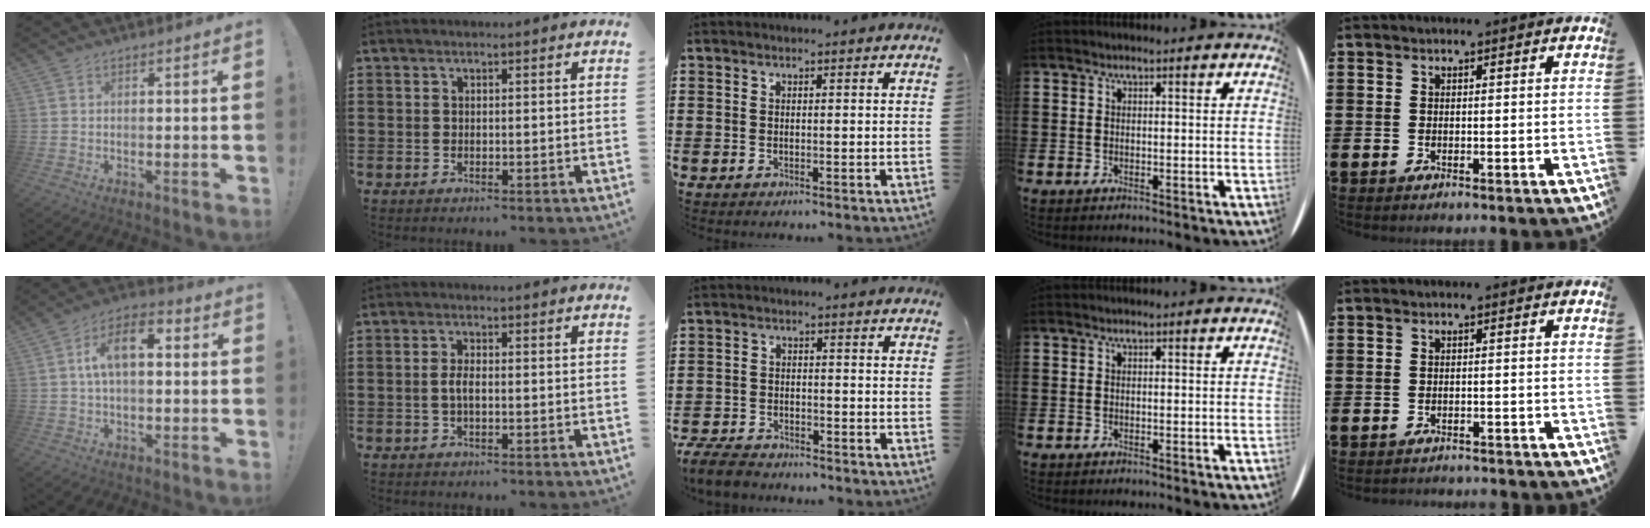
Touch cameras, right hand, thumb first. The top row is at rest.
{"thumb": {"total": 9.9, "force": [1.4, 5.1, 8.4], "torque": [-0.134, 0.012, 0.026]}, "index": {"total": 2.3, "force": [-0.3, 0.7, 2.2], "torque": [-0.048, -0.001, -0.009]}, "middle": {"total": 4.2, "force": [-4.0, 0.8, 1.1], "torque": [-0.039, -0.004, -0.085]}, "little": {"total": 0.7, "force": [-0.7, 0.0, -0.1], "torque": [-0.001, 0.001, -0.014]}}